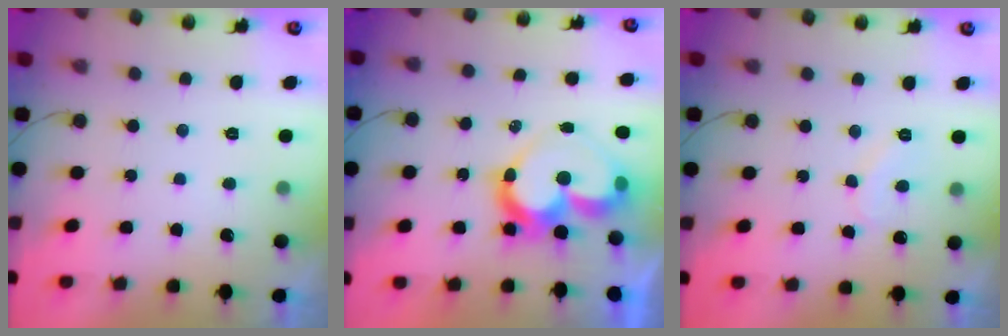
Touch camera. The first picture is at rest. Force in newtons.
{"total": 11.7, "press": 11.7, "slide": 0.9}
{"total": 6.9, "press": 6.9, "slide": 0.7}